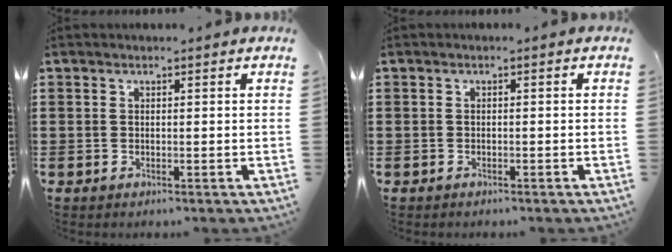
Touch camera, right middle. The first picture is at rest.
{"total": 0.0}